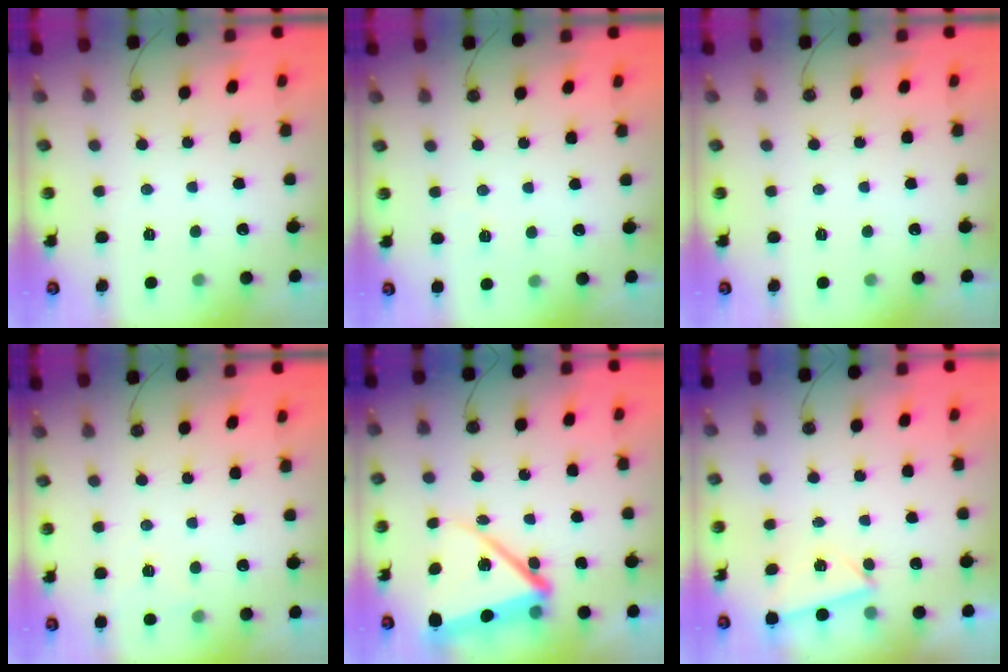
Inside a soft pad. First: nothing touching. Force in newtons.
{"total": 1.9, "press": 1.9, "slide": 0.4}
{"total": 0.0}
{"total": 3.4, "press": 3.1, "slide": 1.4}
{"total": 12.9, "press": 12.8, "slide": 1.8}
{"total": 3.1, "press": 2.4, "slide": 2.0}